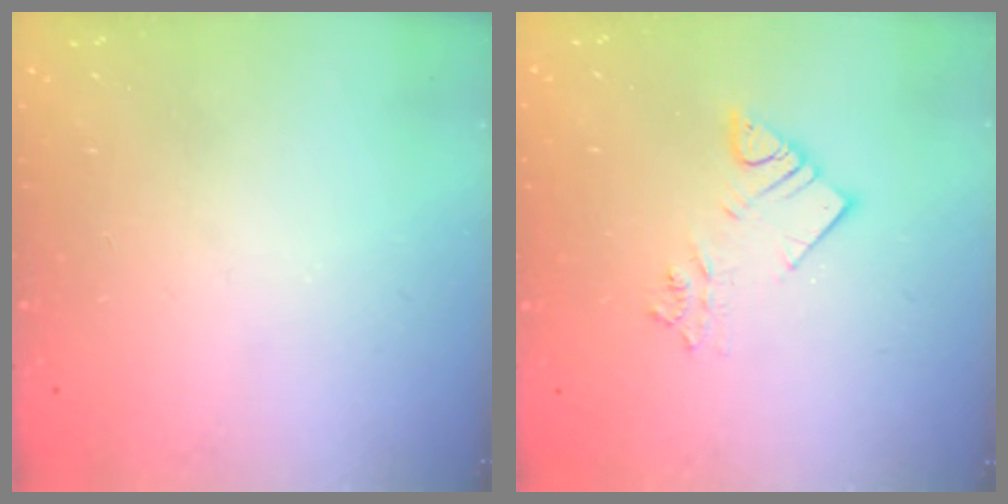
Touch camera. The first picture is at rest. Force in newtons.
{"total": 5.1, "press": 5.1, "slide": 0.3}